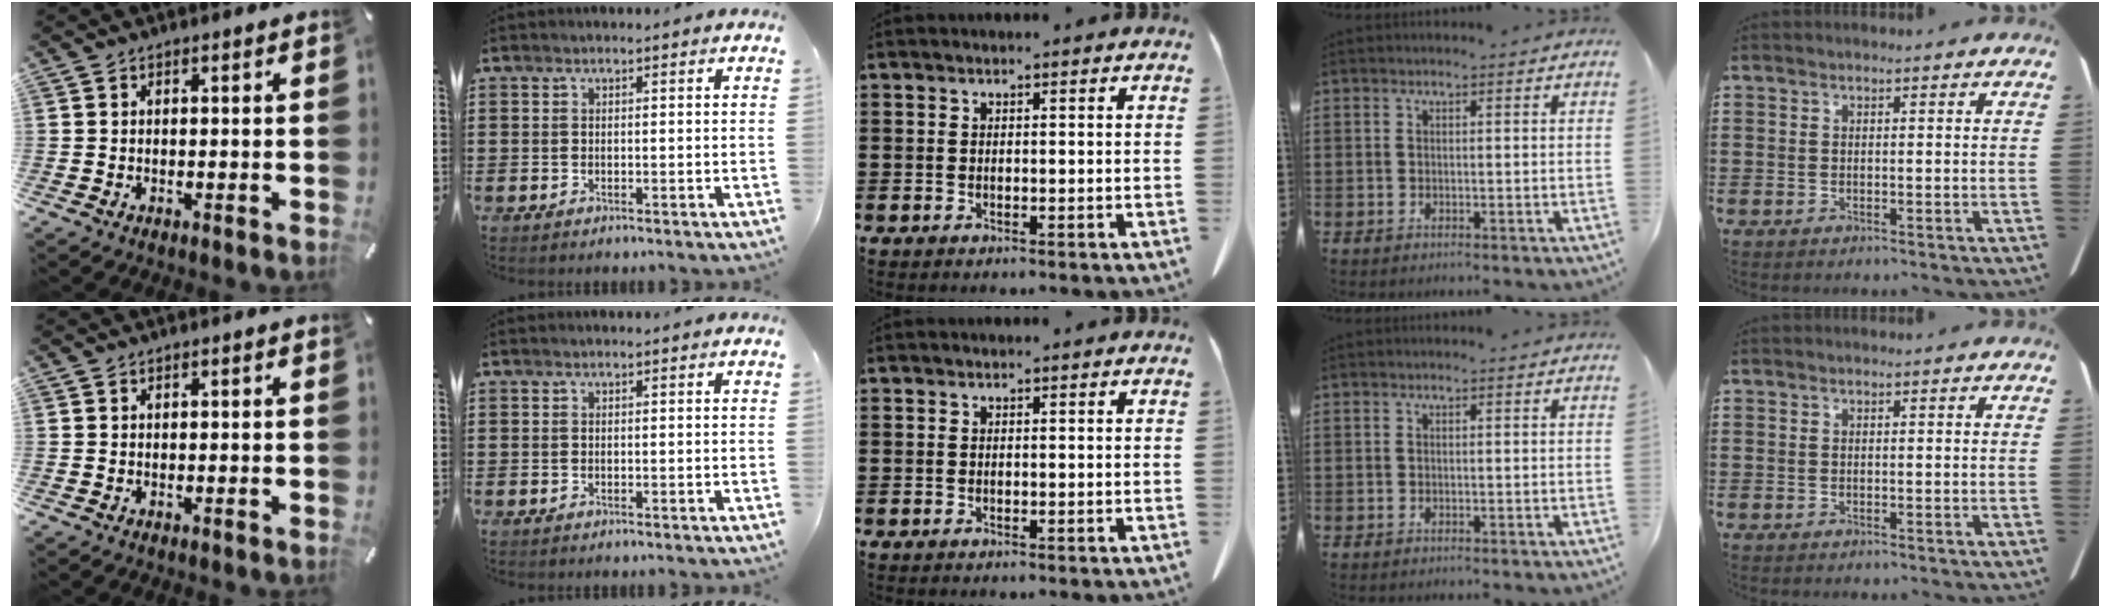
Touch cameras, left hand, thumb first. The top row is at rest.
{}